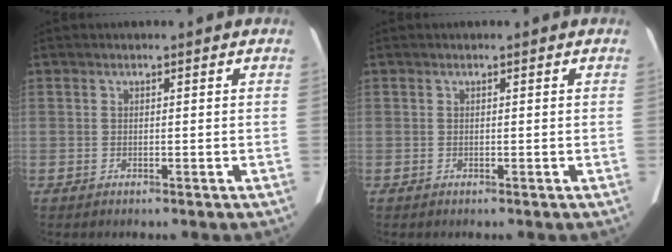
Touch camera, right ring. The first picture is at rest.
{"total": 0.0}